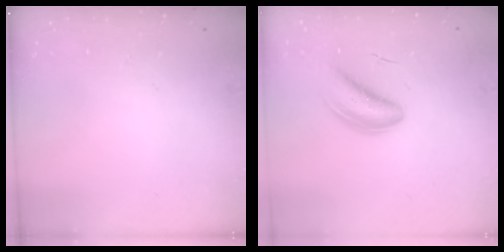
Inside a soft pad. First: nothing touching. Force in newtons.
{"total": 5.7, "press": 5.5, "slide": 1.7}